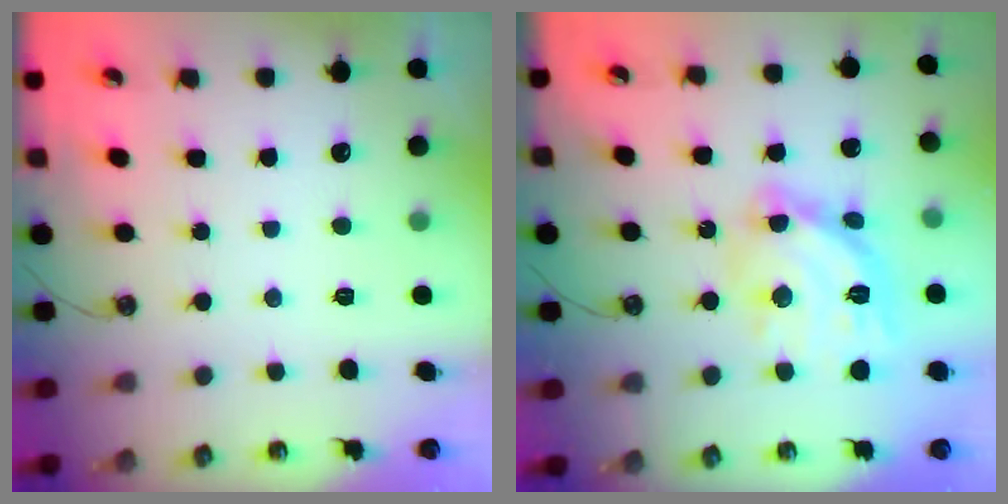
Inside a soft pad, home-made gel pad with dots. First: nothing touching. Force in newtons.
{"total": 16.6, "press": 16.6, "slide": 1.3}